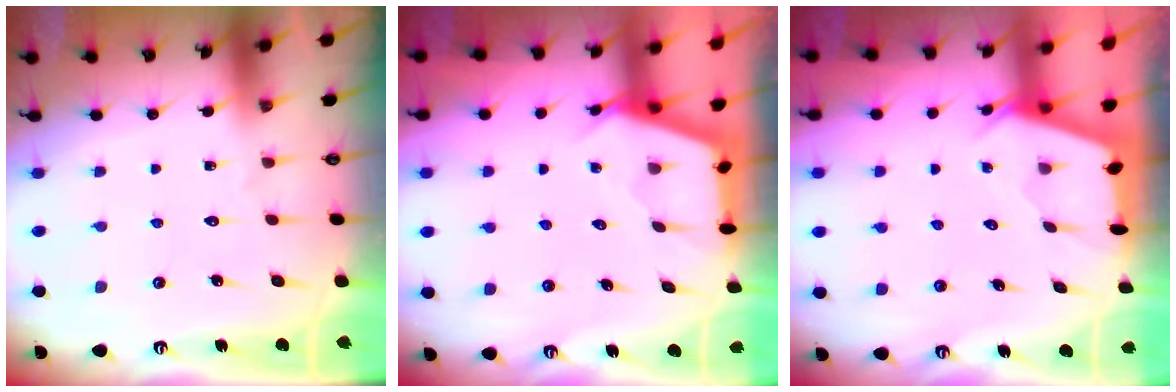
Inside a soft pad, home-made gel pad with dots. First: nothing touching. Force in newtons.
{"total": 3.0, "press": 3.0, "slide": 0.4}
{"total": 2.4, "press": 2.4, "slide": 0.3}